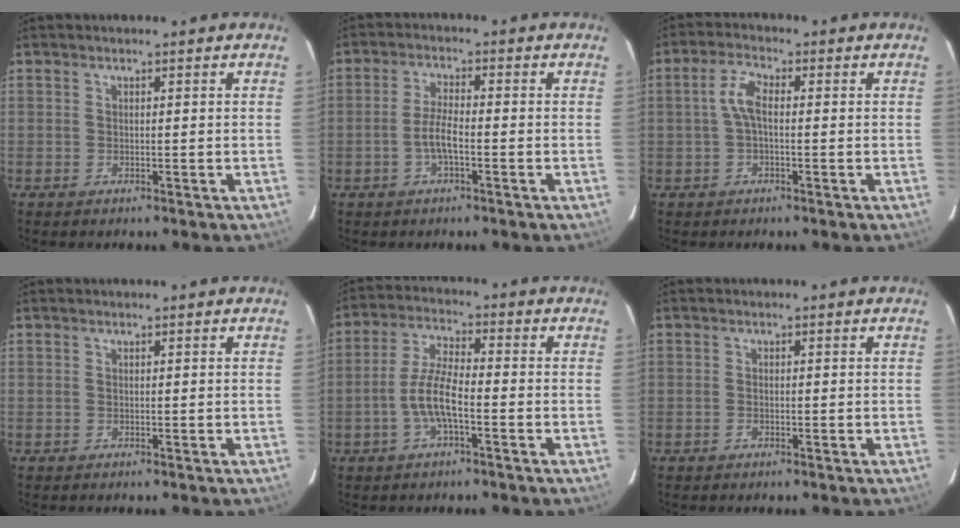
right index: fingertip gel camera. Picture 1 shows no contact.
{"total": 4.1, "force": [-1.6, 0.8, 3.7], "torque": [-0.081, 0.005, -0.031]}
{"total": 4.0, "force": [-0.2, 1.6, 3.6], "torque": [-0.078, 0.013, -0.005]}
{"total": 0.0}
{"total": 7.0, "force": [-2.6, 1.6, 6.3], "torque": [-0.135, 0.007, -0.051]}
{"total": 0.9, "force": [-0.5, 0.5, 0.5], "torque": [-0.010, 0.000, -0.009]}